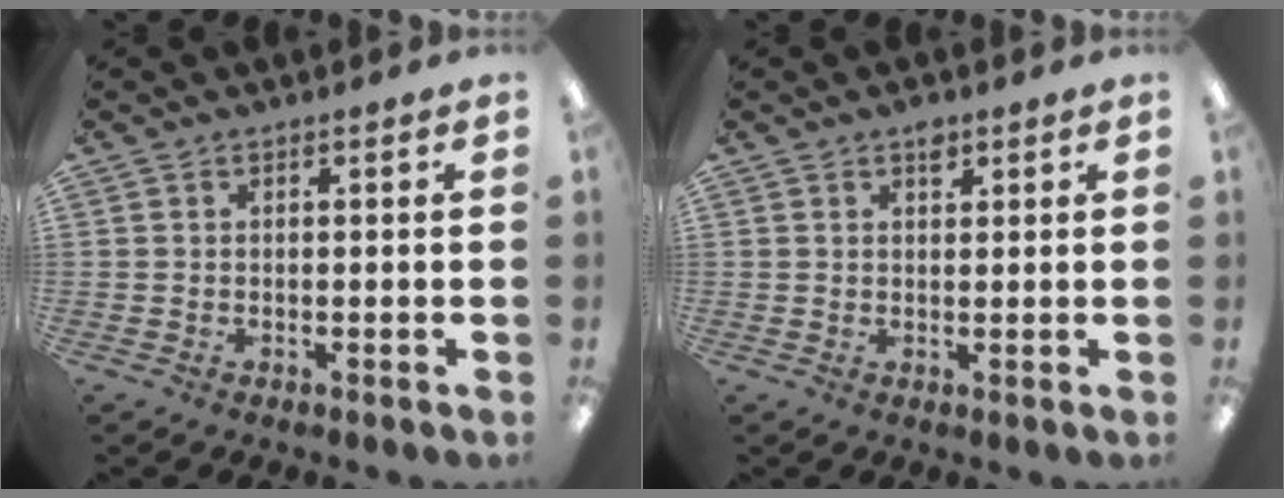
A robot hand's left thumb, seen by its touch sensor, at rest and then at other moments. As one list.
[{"total": 2.3, "force": [1.5, 1.2, 1.2], "torque": [-0.011, -0.004, 0.024]}]